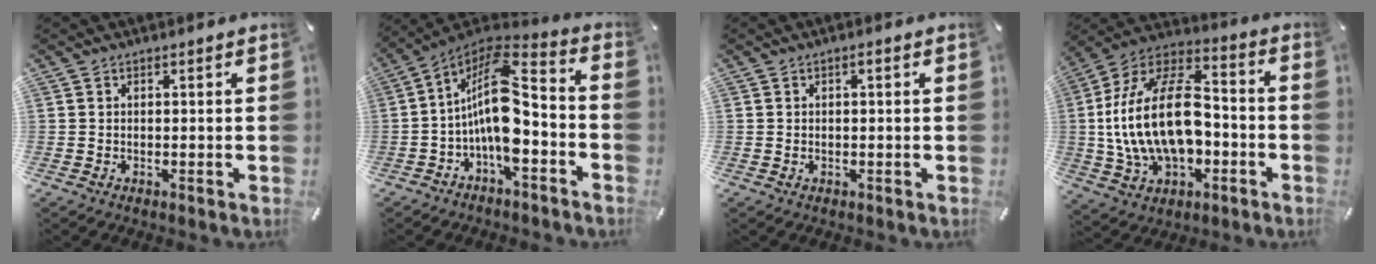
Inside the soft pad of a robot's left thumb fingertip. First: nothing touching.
{"total": 13.8, "force": [-2.5, 5.8, 12.2], "torque": [-0.243, -0.015, -0.046]}
{"total": 1.3, "force": [0.1, 0.4, 1.2], "torque": [-0.023, 0.002, 0.001]}
{"total": 24.1, "force": [-1.8, 15.3, 18.5], "torque": [-0.364, 0.016, -0.024]}